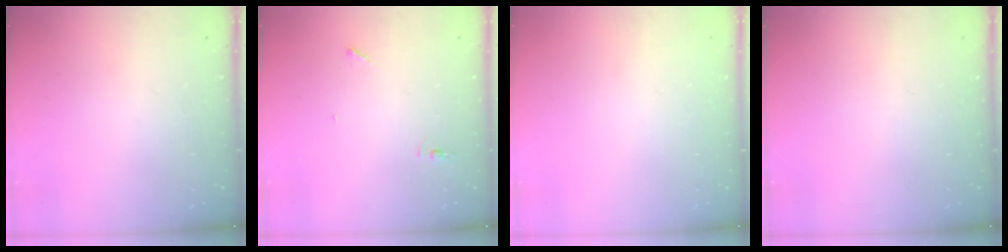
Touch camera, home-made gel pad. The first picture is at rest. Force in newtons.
{"total": 4.7, "press": 4.5, "slide": 1.4}
{"total": 1.0, "press": 0.8, "slide": 0.6}
{"total": 0.0}